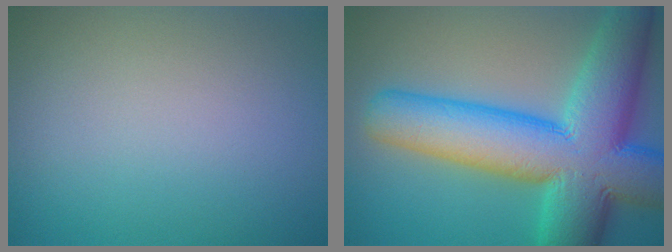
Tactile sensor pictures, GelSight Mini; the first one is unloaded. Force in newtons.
{"total": 14.7, "press": 14.7, "slide": 0.4}